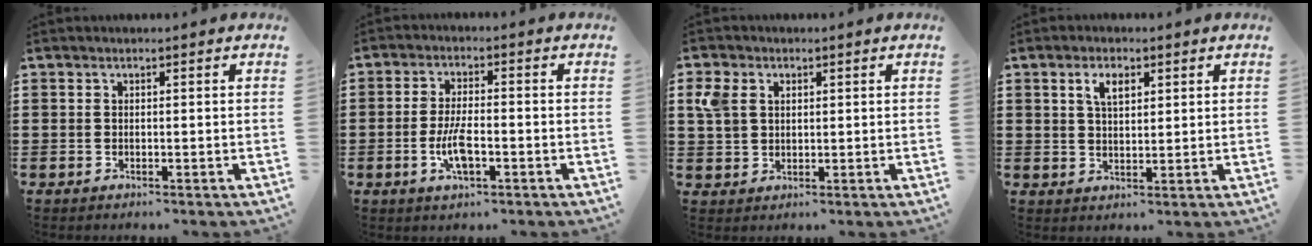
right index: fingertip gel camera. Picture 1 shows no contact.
{"total": 5.7, "force": [-1.8, 1.9, 5.0], "torque": [-0.112, -0.002, -0.040]}
{"total": 3.9, "force": [1.7, 3.0, 1.9], "torque": [-0.058, 0.010, 0.027]}
{"total": 3.4, "force": [1.6, 1.7, 2.5], "torque": [-0.049, 0.007, 0.025]}